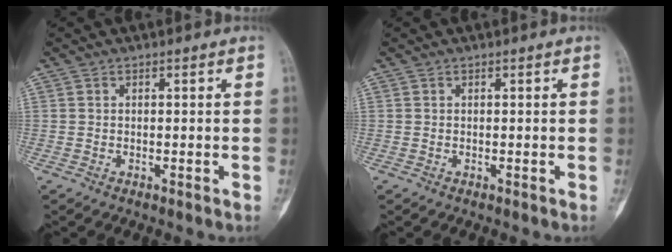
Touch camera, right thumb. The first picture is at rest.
{"total": 0.0}